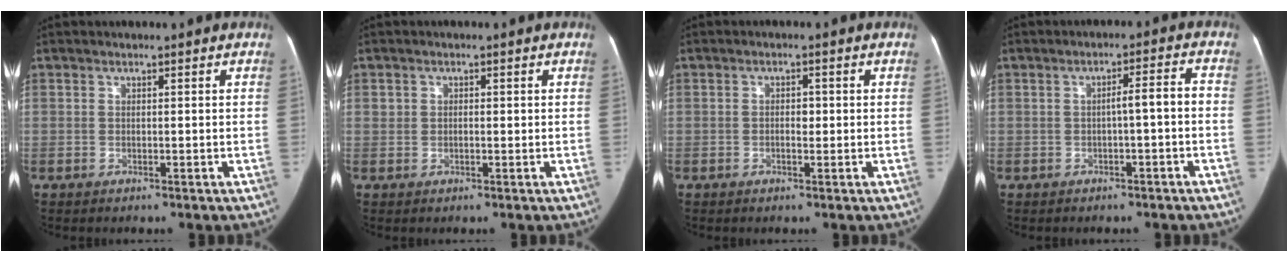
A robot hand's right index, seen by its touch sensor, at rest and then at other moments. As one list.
[{"total": 1.6, "force": [0.1, 1.3, 0.9], "torque": [-0.018, 0.010, 0.002]}, {"total": 1.7, "force": [-0.2, 0.9, 1.4], "torque": [-0.022, 0.003, -0.006]}, {"total": 3.6, "force": [-0.9, 0.2, 3.5], "torque": [-0.048, 0.016, -0.012]}]